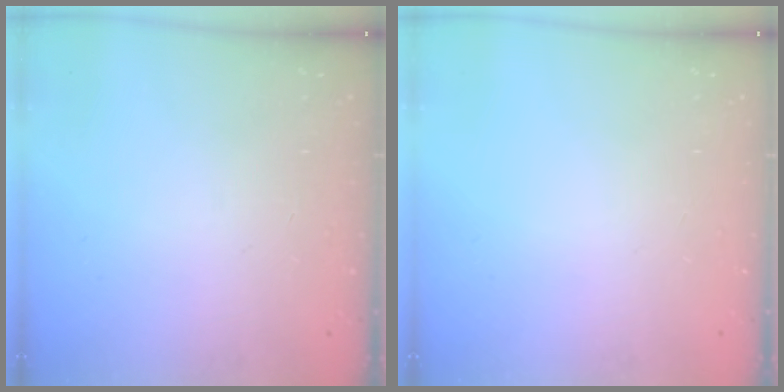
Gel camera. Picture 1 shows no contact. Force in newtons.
{"total": 0.0}